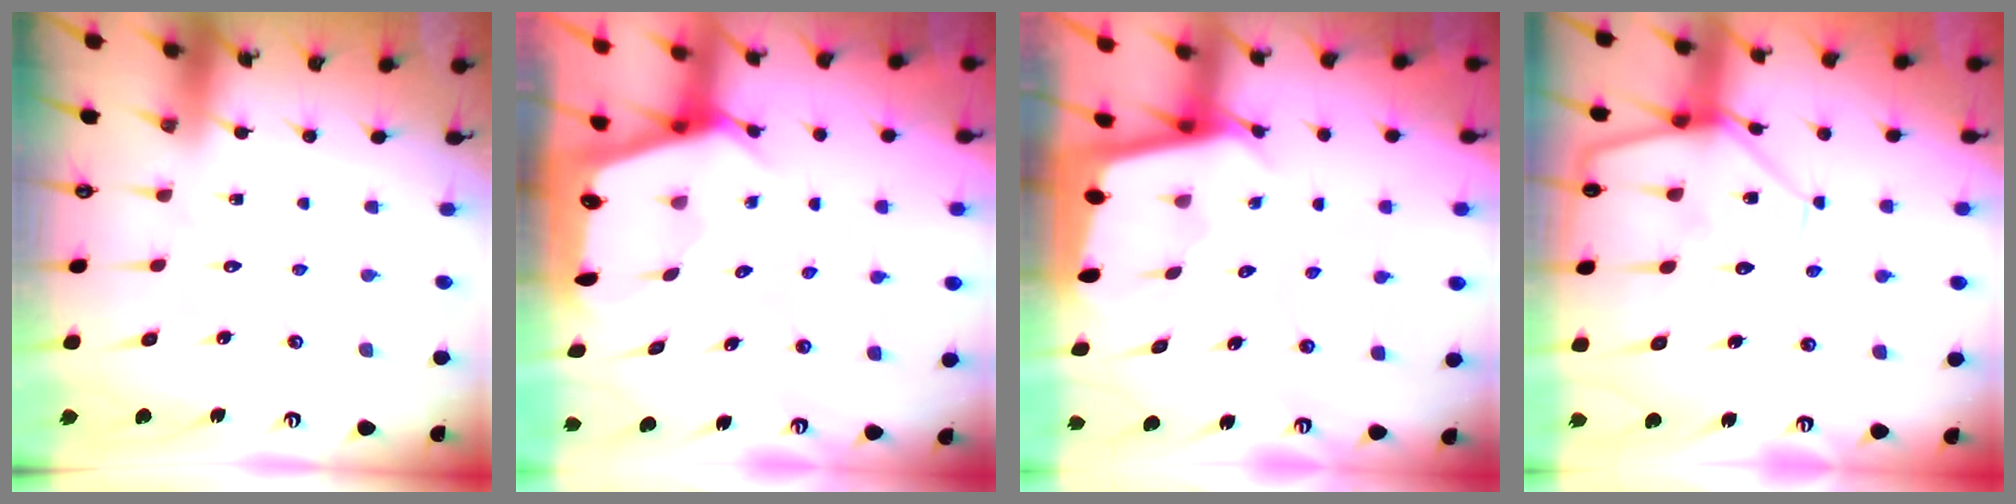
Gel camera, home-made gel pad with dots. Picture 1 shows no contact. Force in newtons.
{"total": 2.5, "press": 2.5, "slide": 0.2}
{"total": 2.2, "press": 2.2, "slide": 0.1}
{"total": 14.0, "press": 13.9, "slide": 1.3}